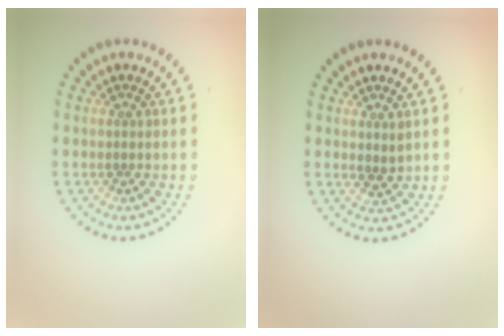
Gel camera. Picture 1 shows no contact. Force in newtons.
{"total": 1.2, "press": 1.0, "slide": 0.6}